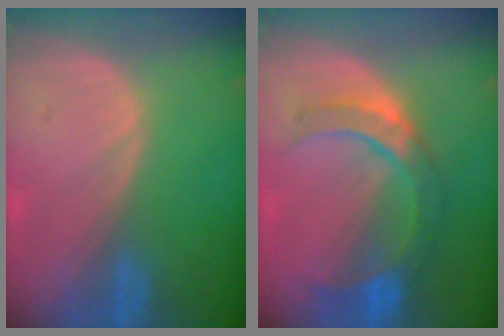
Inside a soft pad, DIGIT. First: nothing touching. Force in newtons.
{"total": 7.4, "press": 7.3, "slide": 1.0}